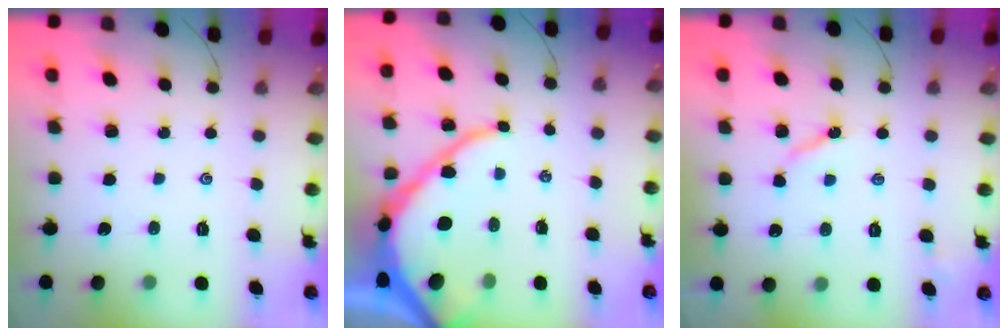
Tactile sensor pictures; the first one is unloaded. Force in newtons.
{"total": 14.1, "press": 14.1, "slide": 1.5}
{"total": 4.3, "press": 4.3, "slide": 0.3}